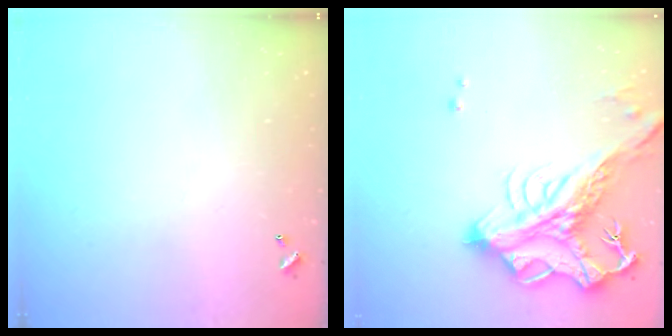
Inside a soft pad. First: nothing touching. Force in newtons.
{"total": 11.6, "press": 11.4, "slide": 2.4}